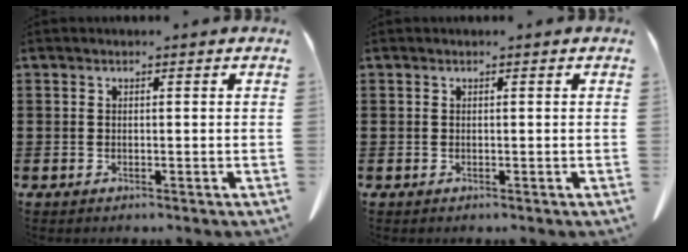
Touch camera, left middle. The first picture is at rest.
{"total": 0.0}